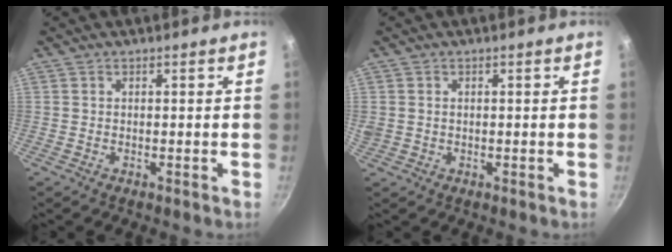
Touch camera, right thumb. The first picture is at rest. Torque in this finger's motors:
{"motor_torque": [-0.18, 0.23, 0.45, -0.05, -0.07]}